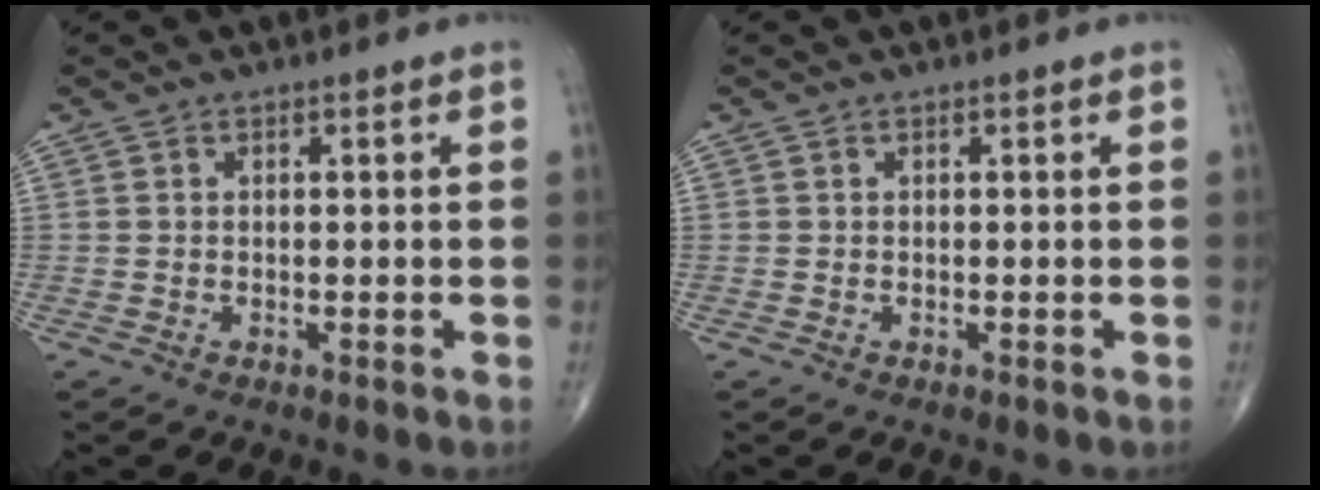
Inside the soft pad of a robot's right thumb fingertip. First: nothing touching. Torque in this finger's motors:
{"motor_torque": [0.28, -0.46, 0.01, 0.21, -0.02]}